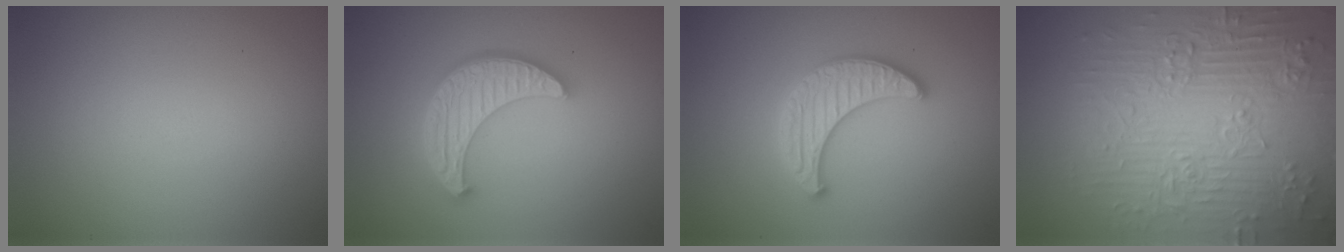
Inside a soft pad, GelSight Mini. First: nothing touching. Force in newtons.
{"total": 5.5, "press": 4.2, "slide": 3.5}
{"total": 3.4, "press": 3.3, "slide": 0.6}
{"total": 9.6, "press": 6.8, "slide": 6.7}